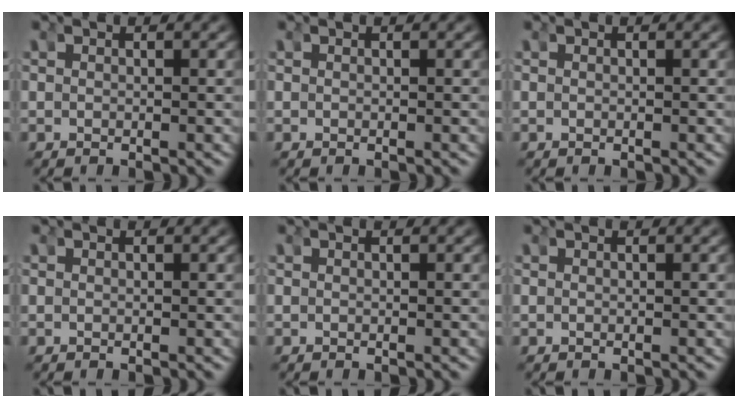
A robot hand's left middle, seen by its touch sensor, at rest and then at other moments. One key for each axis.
{"total": 0.0}
{"total": 0.0}
{"total": 0.0}
{"total": 0.0}
{"total": 0.0}